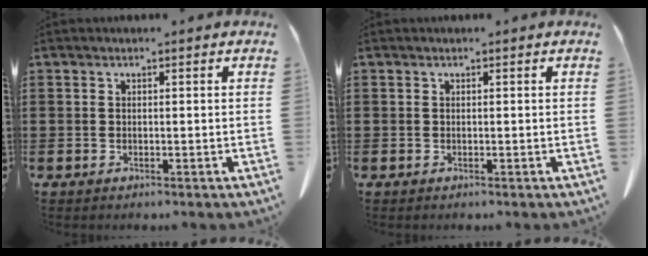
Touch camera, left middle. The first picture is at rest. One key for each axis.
{"total": 0.0}